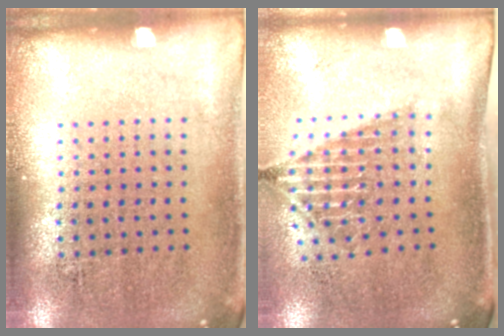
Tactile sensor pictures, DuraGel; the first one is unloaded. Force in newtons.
{"total": 1.5, "press": 1.1, "slide": 1.0}